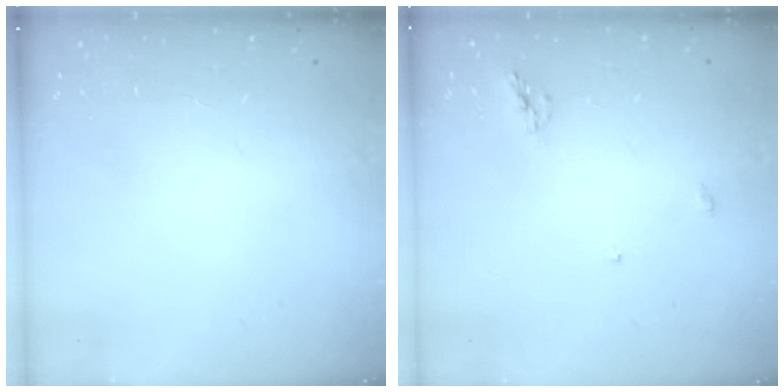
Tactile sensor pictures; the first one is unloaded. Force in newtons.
{"total": 5.4, "press": 5.4, "slide": 0.0}